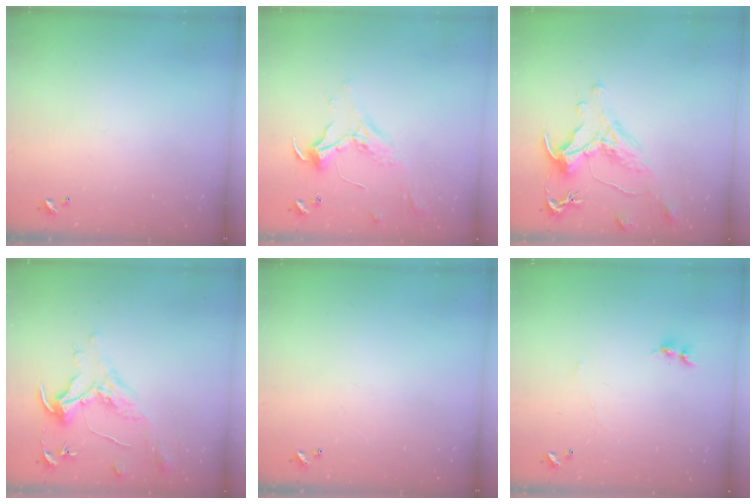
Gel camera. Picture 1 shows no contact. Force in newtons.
{"total": 2.3, "press": 2.2, "slide": 0.9}
{"total": 1.5, "press": 0.7, "slide": 1.3}
{"total": 1.6, "press": 1.4, "slide": 0.7}
{"total": 0.0}
{"total": 1.4, "press": 1.3, "slide": 0.4}